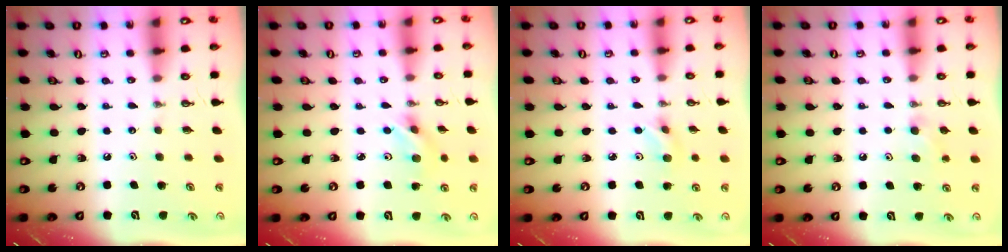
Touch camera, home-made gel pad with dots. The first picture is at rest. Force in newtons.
{"total": 4.7, "press": 4.6, "slide": 0.7}
{"total": 4.3, "press": 4.2, "slide": 0.8}
{"total": 8.1, "press": 3.9, "slide": 7.0}